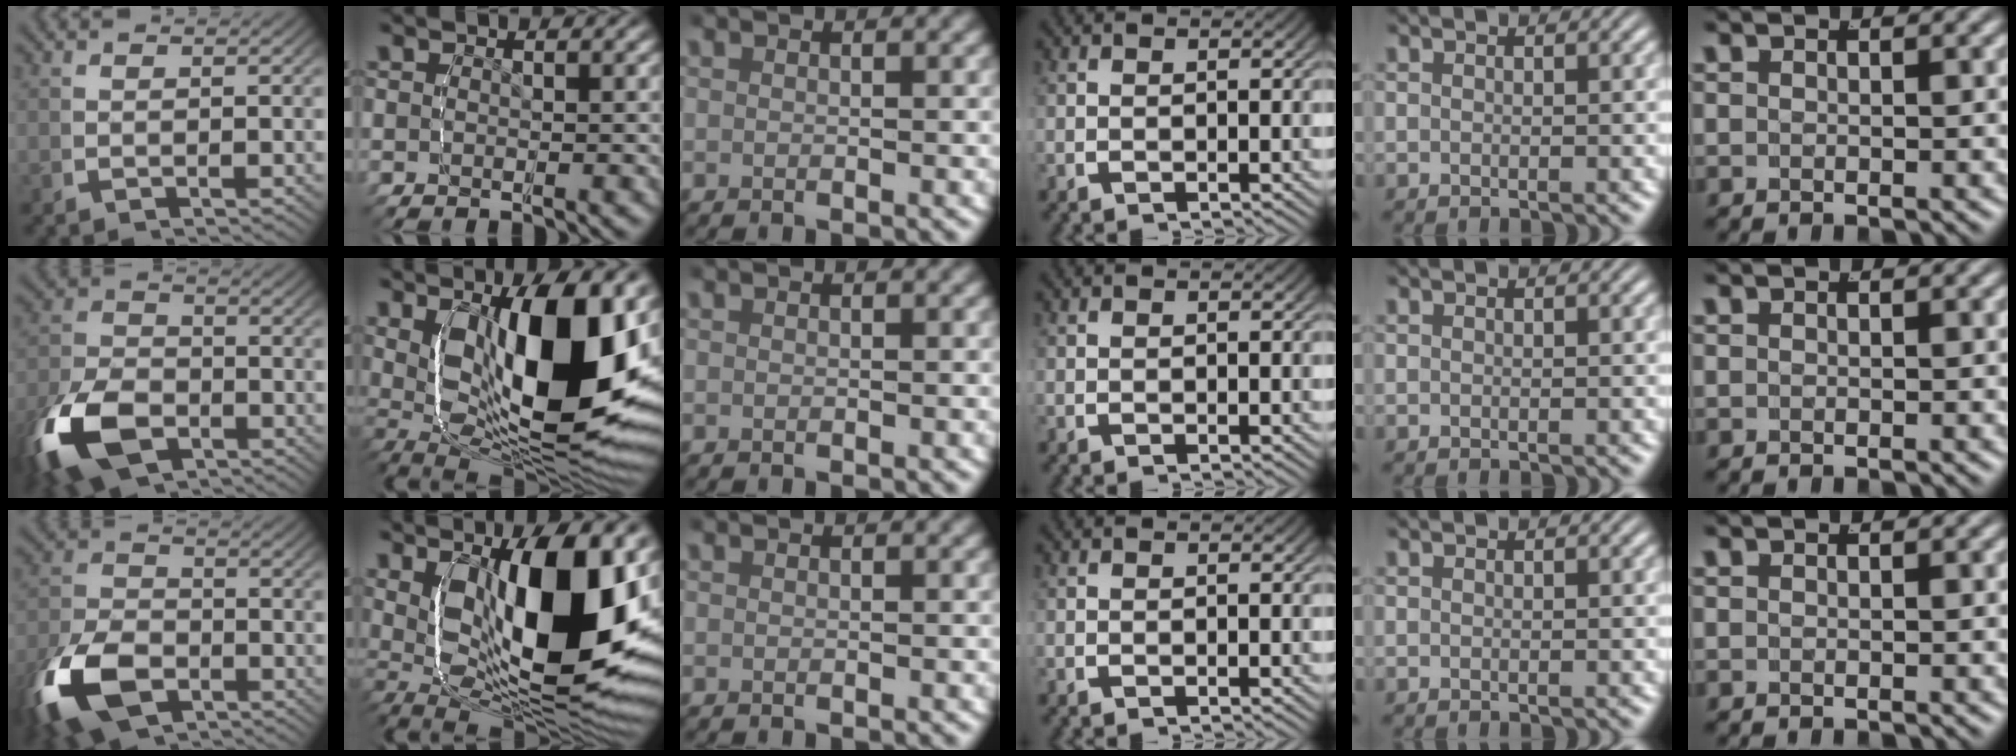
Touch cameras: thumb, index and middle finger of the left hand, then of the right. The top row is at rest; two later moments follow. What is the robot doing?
{"motion": "lift_and_place", "object": "markers"}